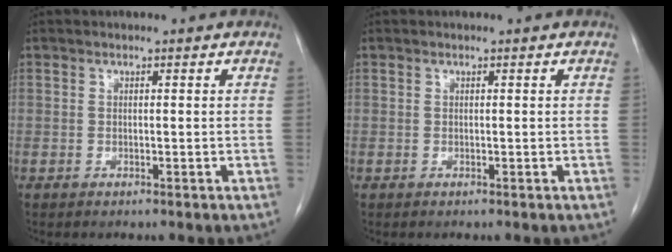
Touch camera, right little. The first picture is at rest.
{"total": 0.0}